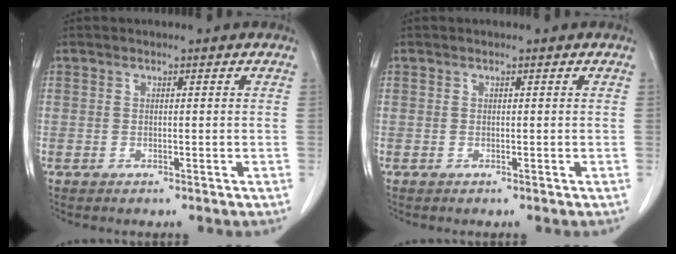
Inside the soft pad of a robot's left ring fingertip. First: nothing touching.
{"total": 0.0}